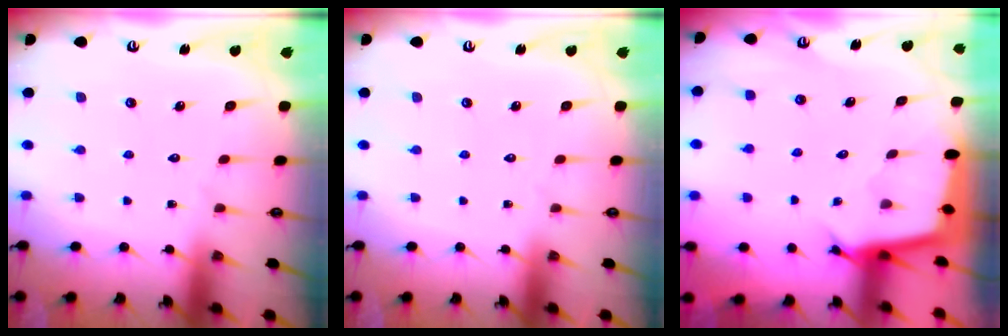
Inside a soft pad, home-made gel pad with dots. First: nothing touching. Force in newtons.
{"total": 0.0}
{"total": 2.7, "press": 2.7, "slide": 0.1}